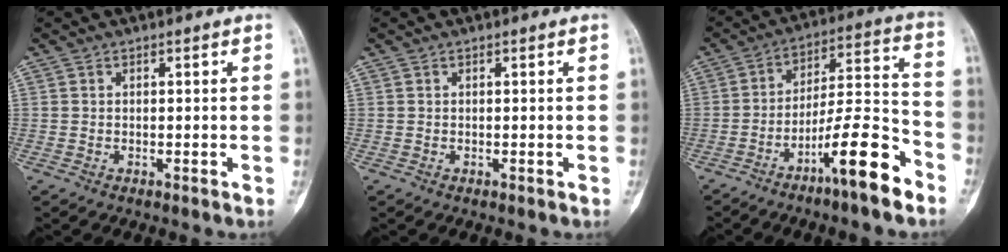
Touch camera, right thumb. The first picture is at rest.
{"total": 0.0}
{"total": 14.3, "force": [-8.7, 2.2, 11.2], "torque": [-0.186, 0.071, -0.145]}